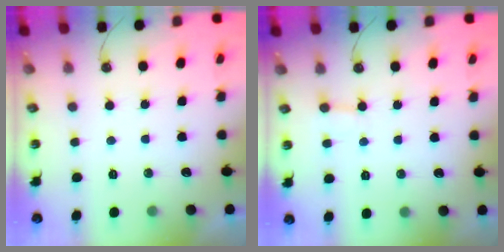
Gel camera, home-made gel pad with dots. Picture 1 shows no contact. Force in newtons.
{"total": 3.6, "press": 3.5, "slide": 0.3}